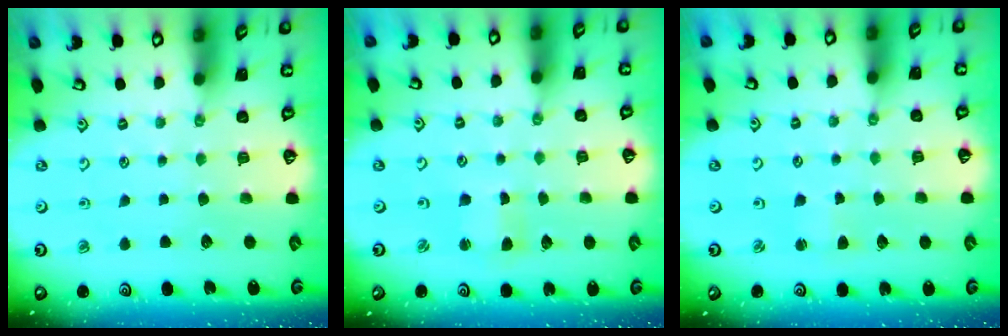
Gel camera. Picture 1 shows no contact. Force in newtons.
{"total": 1.9, "press": 1.8, "slide": 0.3}
{"total": 1.2, "press": 1.1, "slide": 0.1}